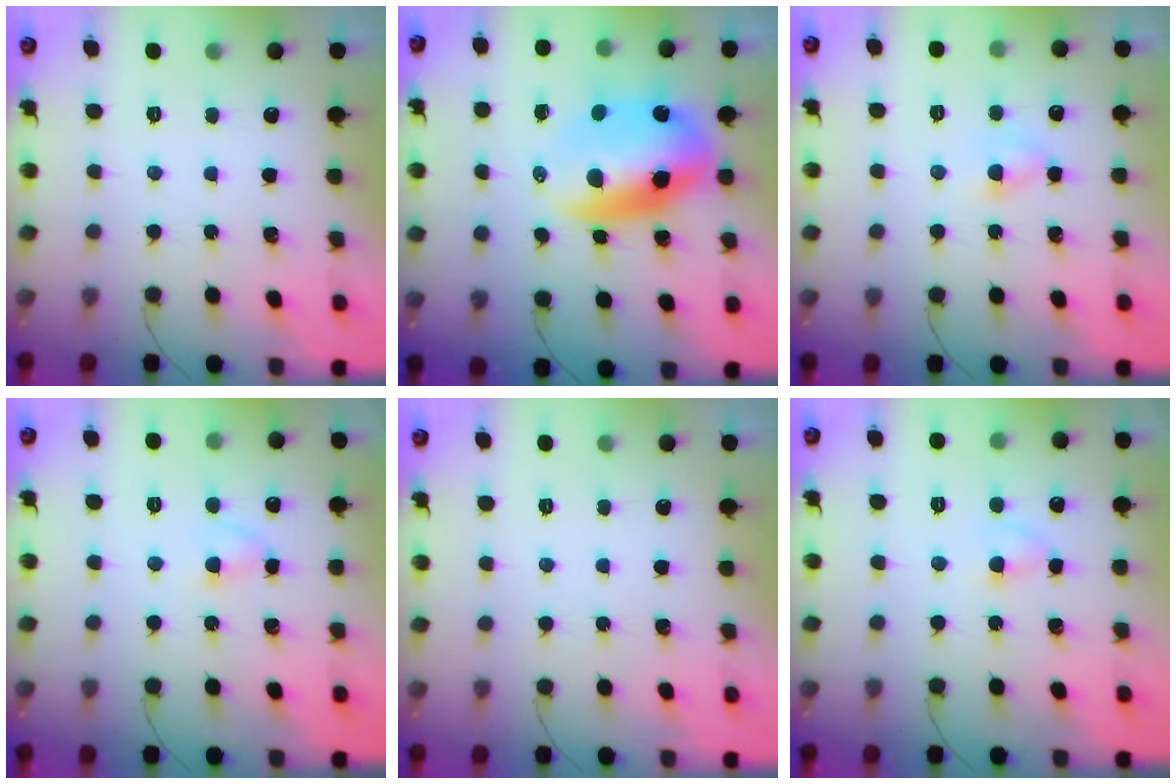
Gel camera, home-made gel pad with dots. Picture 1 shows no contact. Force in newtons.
{"total": 12.6, "press": 12.3, "slide": 2.8}
{"total": 2.9, "press": 2.8, "slide": 0.9}
{"total": 2.8, "press": 2.5, "slide": 1.2}
{"total": 0.0}
{"total": 2.9, "press": 2.6, "slide": 1.1}